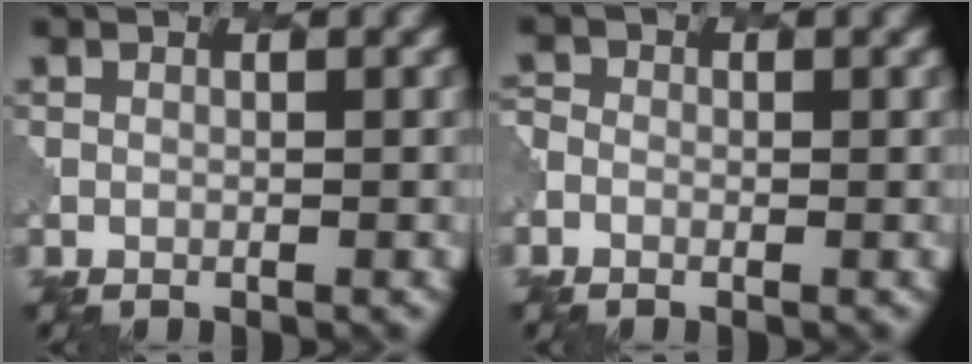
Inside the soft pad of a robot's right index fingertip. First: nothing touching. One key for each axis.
{"total": 1.2, "fx": -0.5, "fy": 1.0, "fz": 0.3, "tx": -0.009, "ty": -0.003, "tz": -0.016}